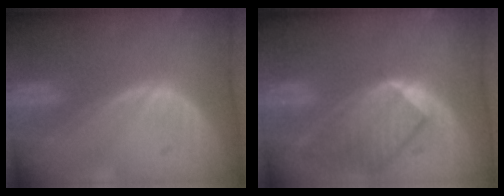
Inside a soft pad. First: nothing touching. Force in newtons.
{"total": 8.8, "press": 7.9, "slide": 4.0}